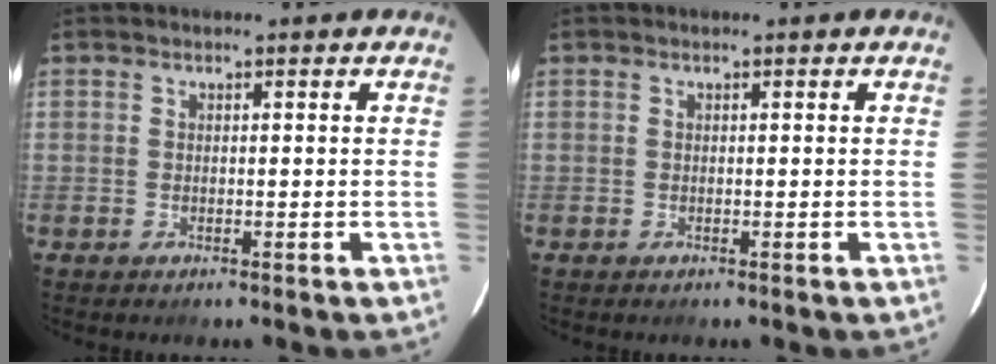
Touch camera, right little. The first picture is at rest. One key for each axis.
{"total": 0.0}